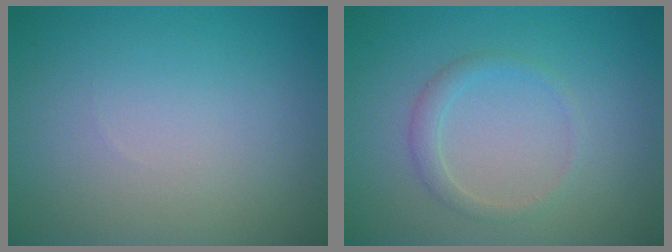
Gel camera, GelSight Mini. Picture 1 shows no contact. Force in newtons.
{"total": 1.5, "press": 1.5, "slide": 0.2}